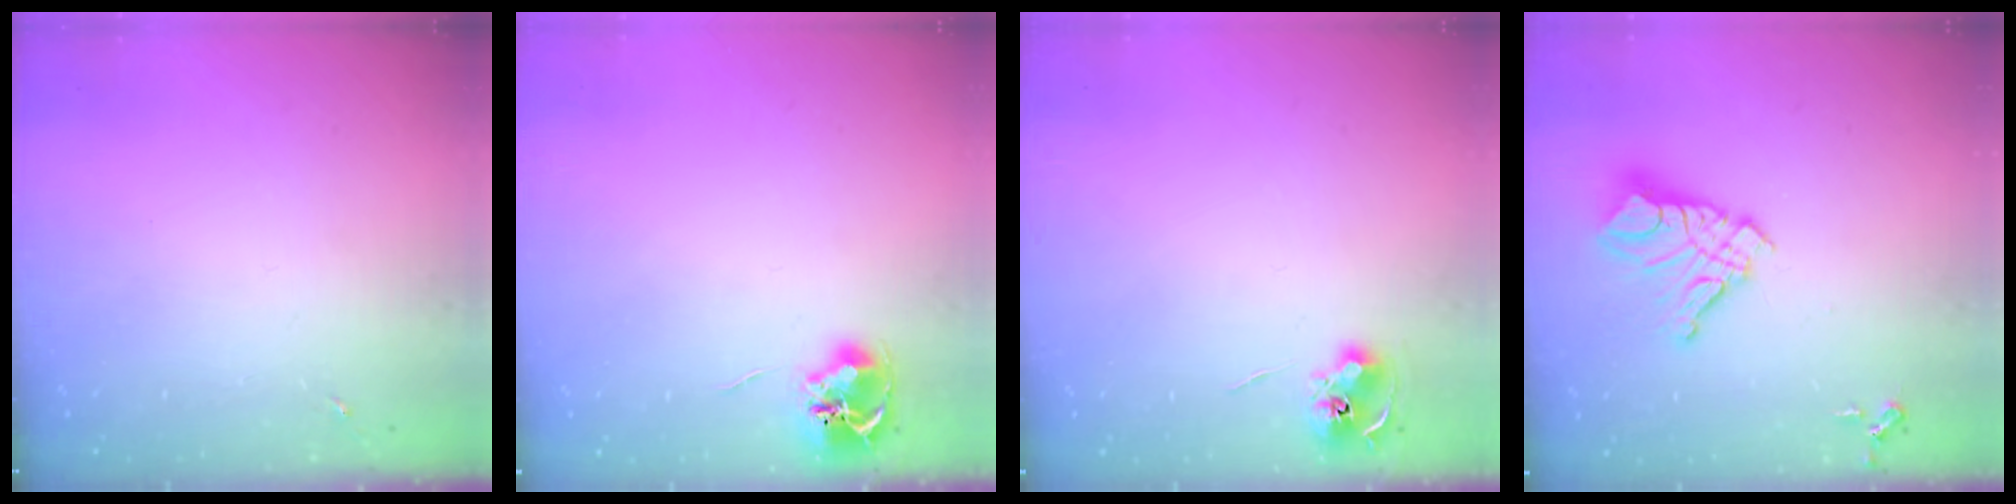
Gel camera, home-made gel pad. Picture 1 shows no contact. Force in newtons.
{"total": 7.6, "press": 7.5, "slide": 0.6}
{"total": 6.6, "press": 6.6, "slide": 0.3}
{"total": 14.6, "press": 14.5, "slide": 1.6}